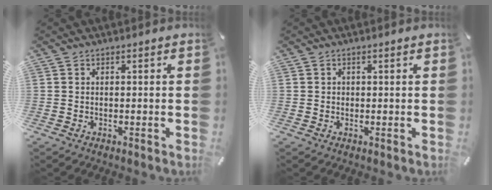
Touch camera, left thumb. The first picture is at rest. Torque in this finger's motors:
{"motor_torque": [0.21, 0.36, 0.02, 0.06, 0.00]}